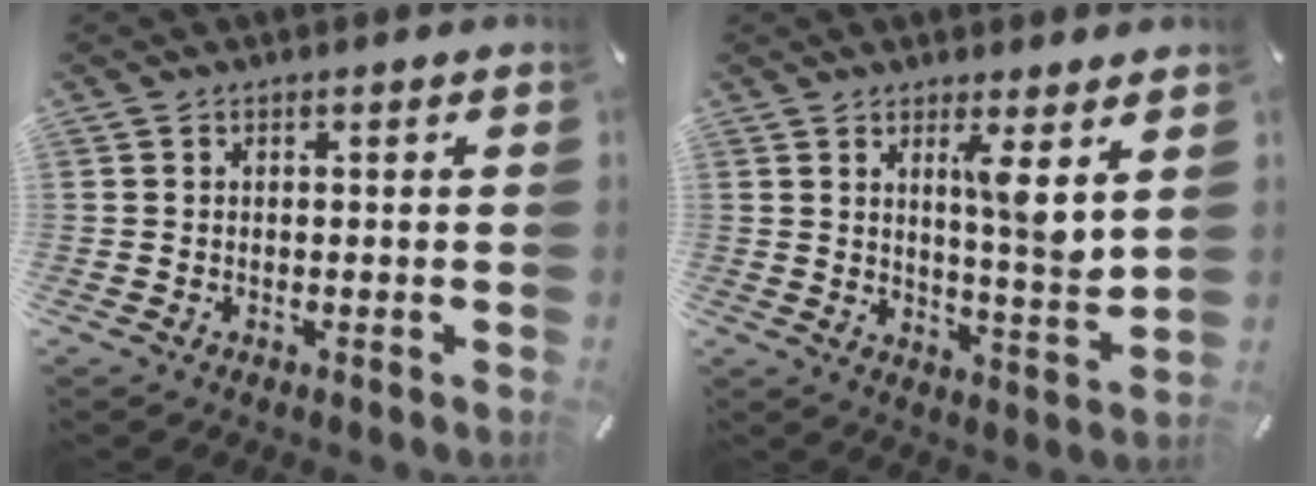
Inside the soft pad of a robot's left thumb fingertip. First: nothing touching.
{"total": 7.6, "force": [3.9, 0.6, 6.5], "torque": [-0.102, -0.036, 0.059]}